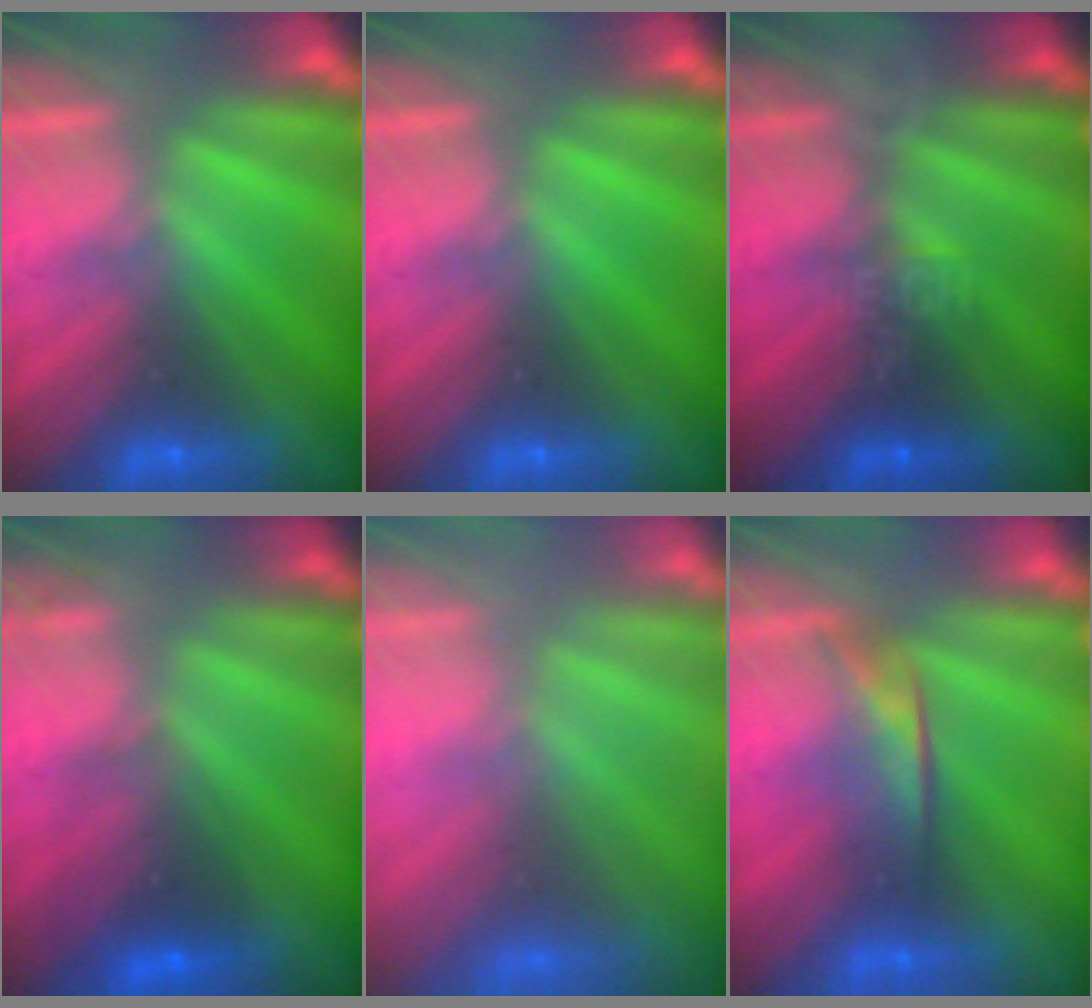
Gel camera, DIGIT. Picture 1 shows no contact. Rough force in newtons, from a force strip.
{"total": 0.0}
{"total": 3.3}
{"total": 2.7}
{"total": 8.2}
{"total": 1.8}